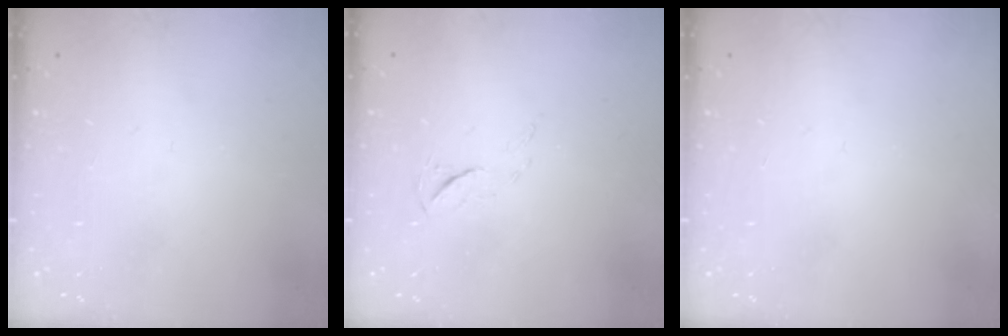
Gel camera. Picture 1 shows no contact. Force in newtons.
{"total": 4.6, "press": 4.6, "slide": 0.6}
{"total": 0.0}